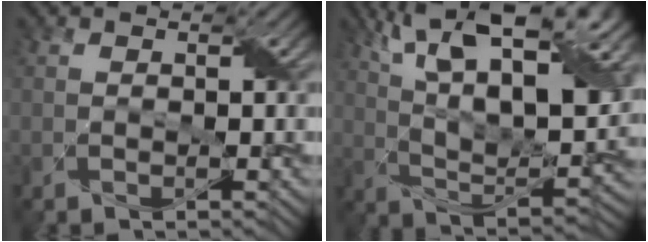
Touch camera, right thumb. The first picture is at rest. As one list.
[{"total": 18.2, "force": [8.9, 7.3, 14.2], "torque": [-0.258, 0.042, 0.138]}]